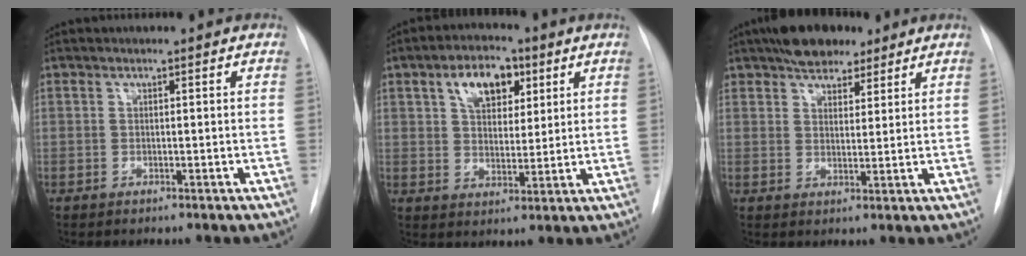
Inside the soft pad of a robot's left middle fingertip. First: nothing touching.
{"total": 7.9, "force": [3.6, 4.6, 5.4], "torque": [-0.089, 0.017, 0.062]}
{"total": 7.7, "force": [5.8, 3.5, 3.6], "torque": [-0.058, 0.013, 0.098]}